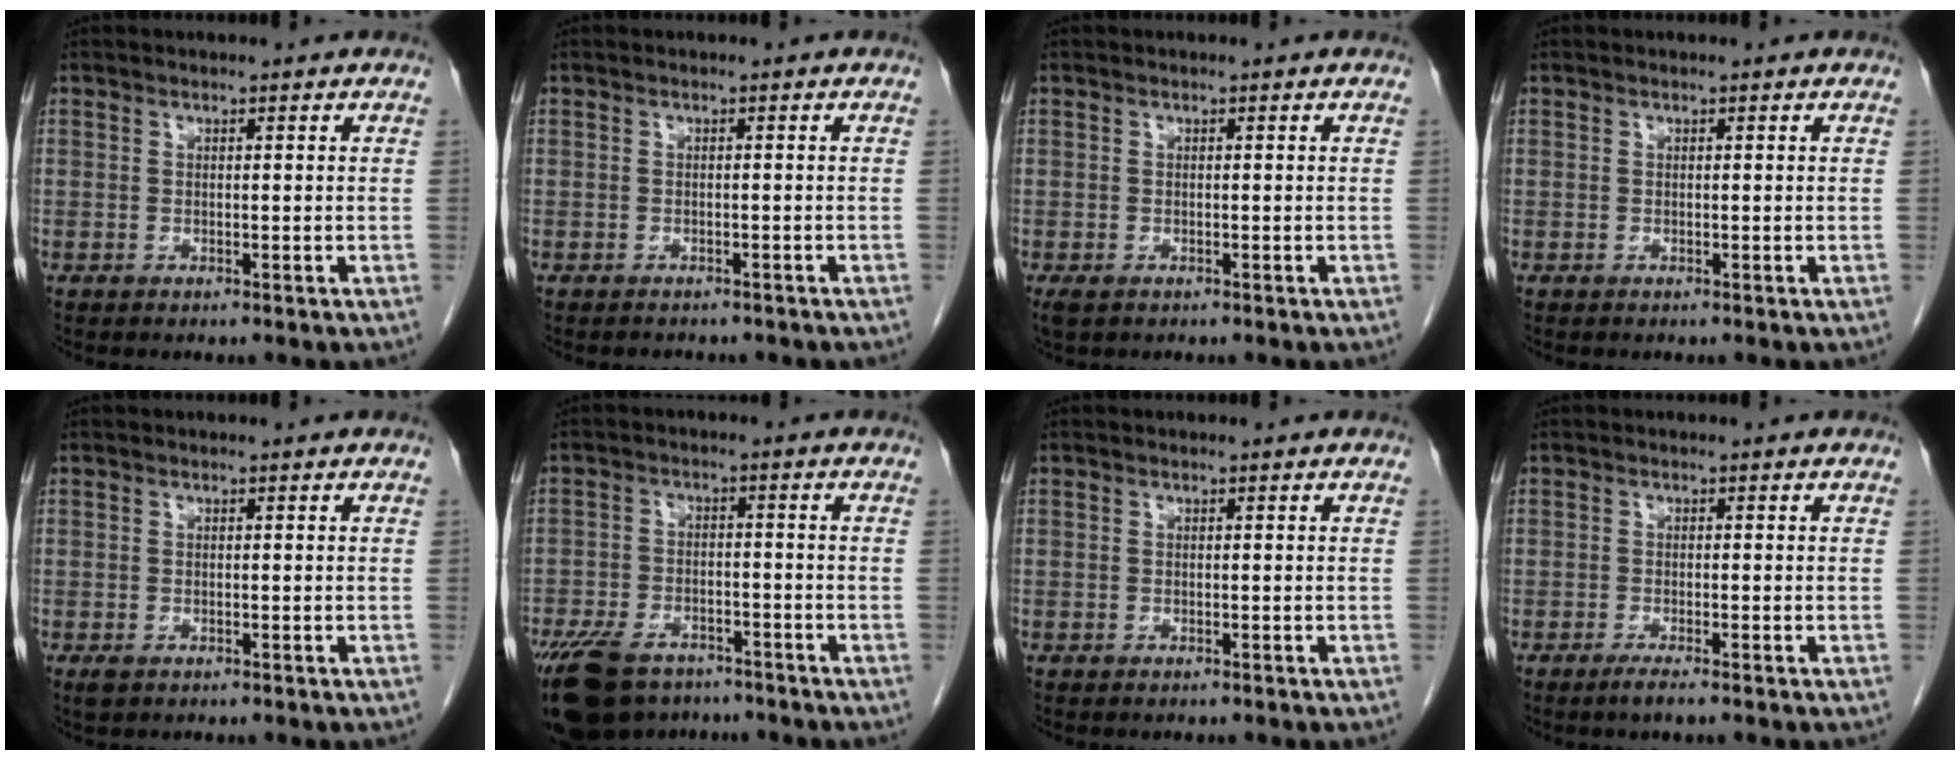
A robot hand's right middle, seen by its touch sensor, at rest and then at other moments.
{"total": 3.3, "force": [-2.9, 1.3, 0.8], "torque": [-0.010, -0.001, -0.031]}
{"total": 2.0, "force": [-1.1, 1.1, 1.2], "torque": [-0.028, -0.005, -0.013]}
{"total": 0.0}
{"total": 1.1, "force": [-0.5, 0.7, 0.7], "torque": [-0.014, -0.001, -0.003]}
{"total": 12.9, "force": [-9.6, 6.5, 5.8], "torque": [-0.126, -0.006, -0.148]}
{"total": 0.0}
{"total": 1.8, "force": [-1.3, -0.1, 1.3], "torque": [-0.027, -0.005, -0.027]}